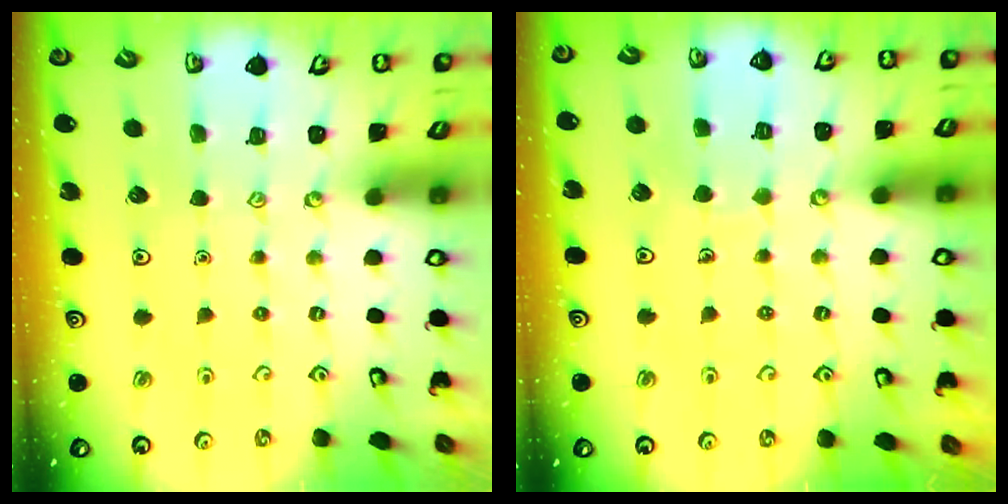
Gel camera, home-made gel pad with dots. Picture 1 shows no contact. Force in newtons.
{"total": 3.9, "press": 3.9, "slide": 0.3}